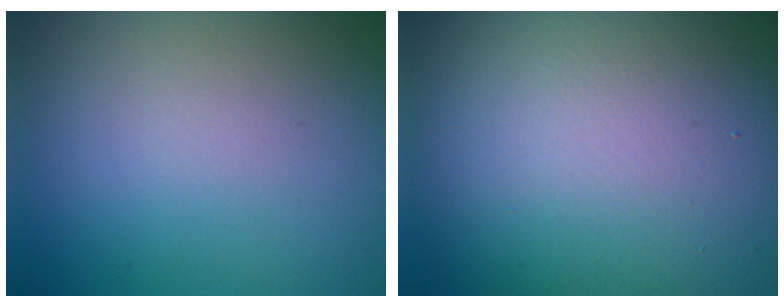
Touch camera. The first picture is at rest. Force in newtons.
{"total": 19.0, "press": 19.0, "slide": 0.7}